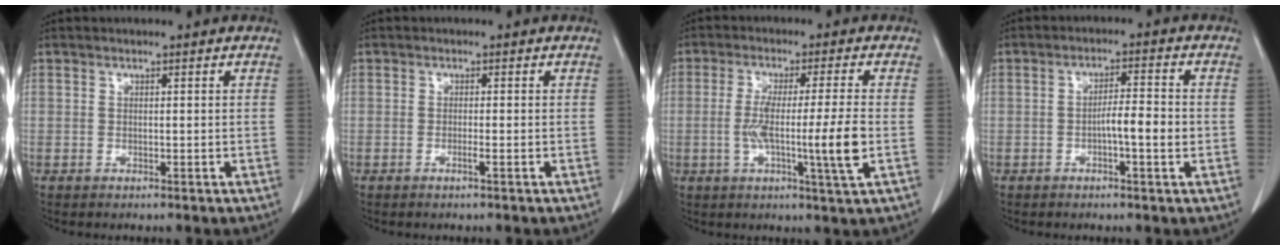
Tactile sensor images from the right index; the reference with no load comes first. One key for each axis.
{"total": 0.9, "fx": -0.5, "fy": -0.2, "fz": 0.7, "tx": -0.012, "ty": 0.001, "tz": -0.010}
{"total": 9.6, "fx": -1.7, "fy": -0.9, "fz": 9.4, "tx": -0.170, "ty": -0.012, "tz": -0.031}
{"total": 4.7, "fx": -1.1, "fy": 0.5, "fz": 4.5, "tx": -0.073, "ty": 0.007, "tz": -0.017}